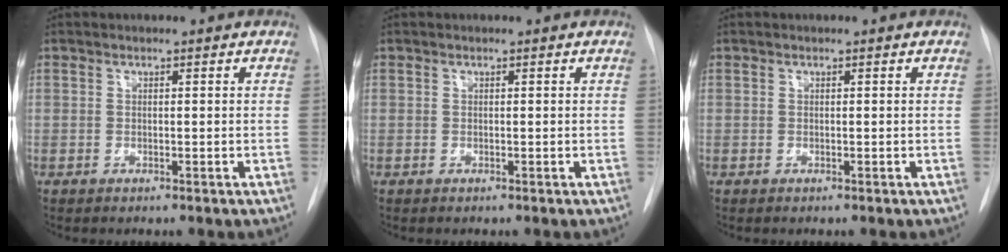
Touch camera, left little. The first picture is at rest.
{"total": 0.0}
{"total": 0.0}